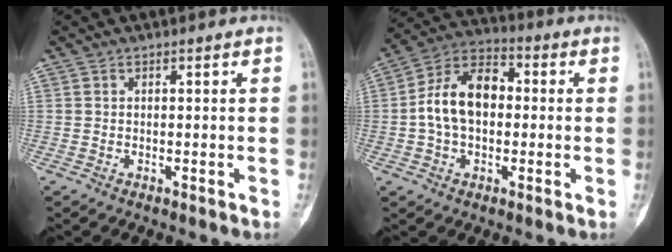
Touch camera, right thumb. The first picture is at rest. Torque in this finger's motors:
{"motor_torque": [0.53, 0.55, 0.34, -0.19, 0.08]}